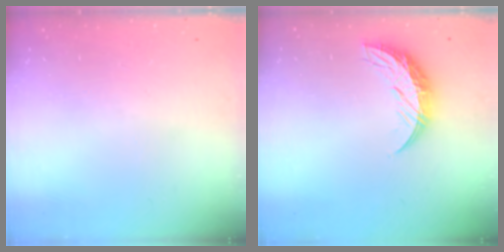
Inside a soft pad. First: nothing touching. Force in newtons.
{"total": 10.0, "press": 10.0, "slide": 0.6}